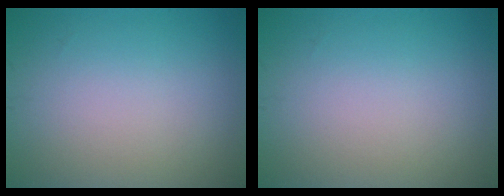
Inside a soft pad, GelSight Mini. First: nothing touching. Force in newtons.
{"total": 0.0}